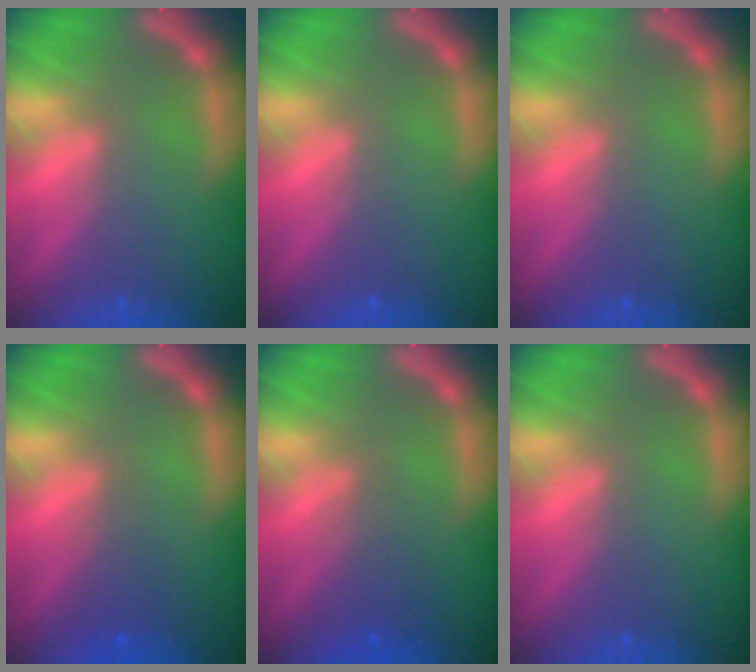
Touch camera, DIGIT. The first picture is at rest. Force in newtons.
{"total": 0.0}
{"total": 0.0}
{"total": 2.0}
{"total": 2.5}
{"total": 0.0}